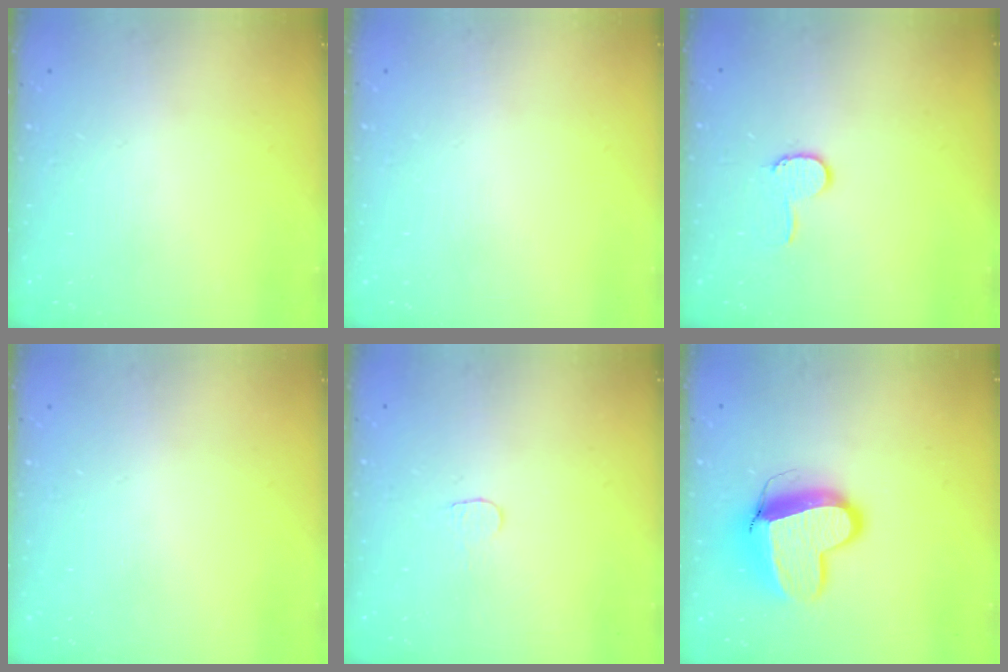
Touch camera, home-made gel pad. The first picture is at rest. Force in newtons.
{"total": 0.0}
{"total": 6.9, "press": 6.8, "slide": 0.7}
{"total": 0.5, "press": 0.5, "slide": 0.1}
{"total": 3.8, "press": 3.8, "slide": 0.3}
{"total": 12.8, "press": 12.7, "slide": 1.4}